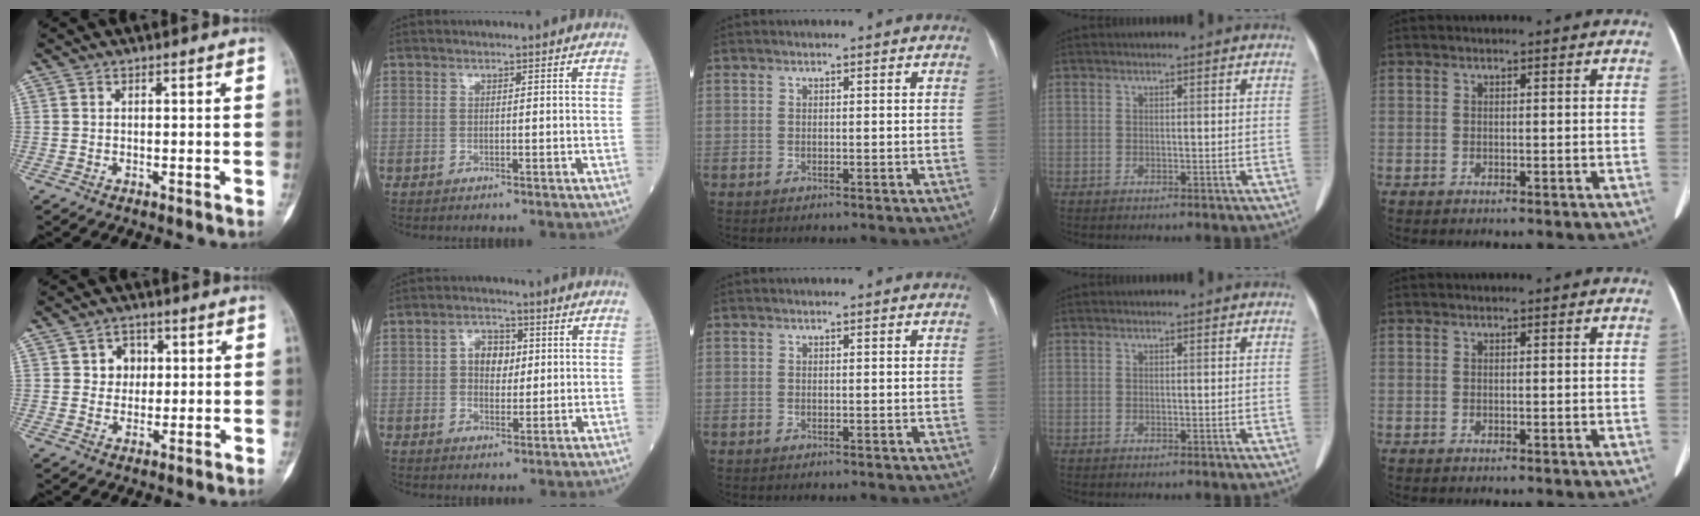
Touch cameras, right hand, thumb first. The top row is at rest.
{"thumb": {"total": 4.9, "force": [1.0, 4.3, 2.0], "torque": [0.006, 0.003, 0.011]}, "index": {"total": 5.8, "force": [1.0, 3.9, 4.2], "torque": [-0.085, 0.019, 0.021]}}